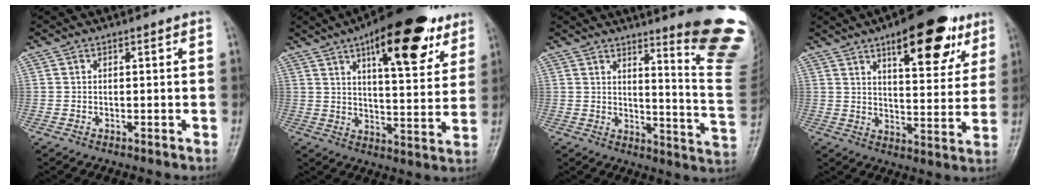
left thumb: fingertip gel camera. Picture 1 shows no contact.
{"total": 20.1, "force": [11.1, 7.4, 15.0], "torque": [-0.181, -0.034, 0.162]}
{"total": 18.5, "force": [13.4, 1.5, 12.8], "torque": [-0.133, -0.132, 0.160]}
{"total": 17.5, "force": [9.7, 6.8, 12.8], "torque": [-0.132, -0.035, 0.137]}